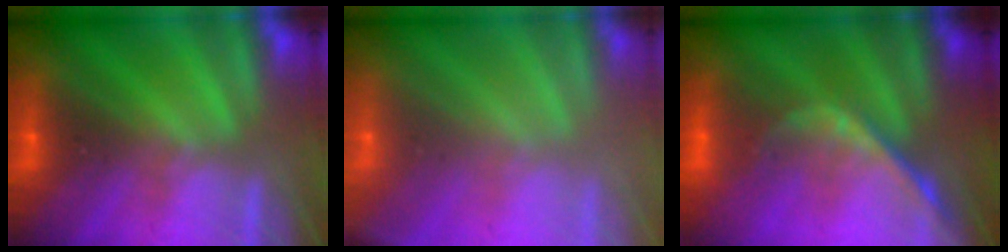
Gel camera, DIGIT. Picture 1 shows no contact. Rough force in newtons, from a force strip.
{"total": 2.4}
{"total": 1.2}